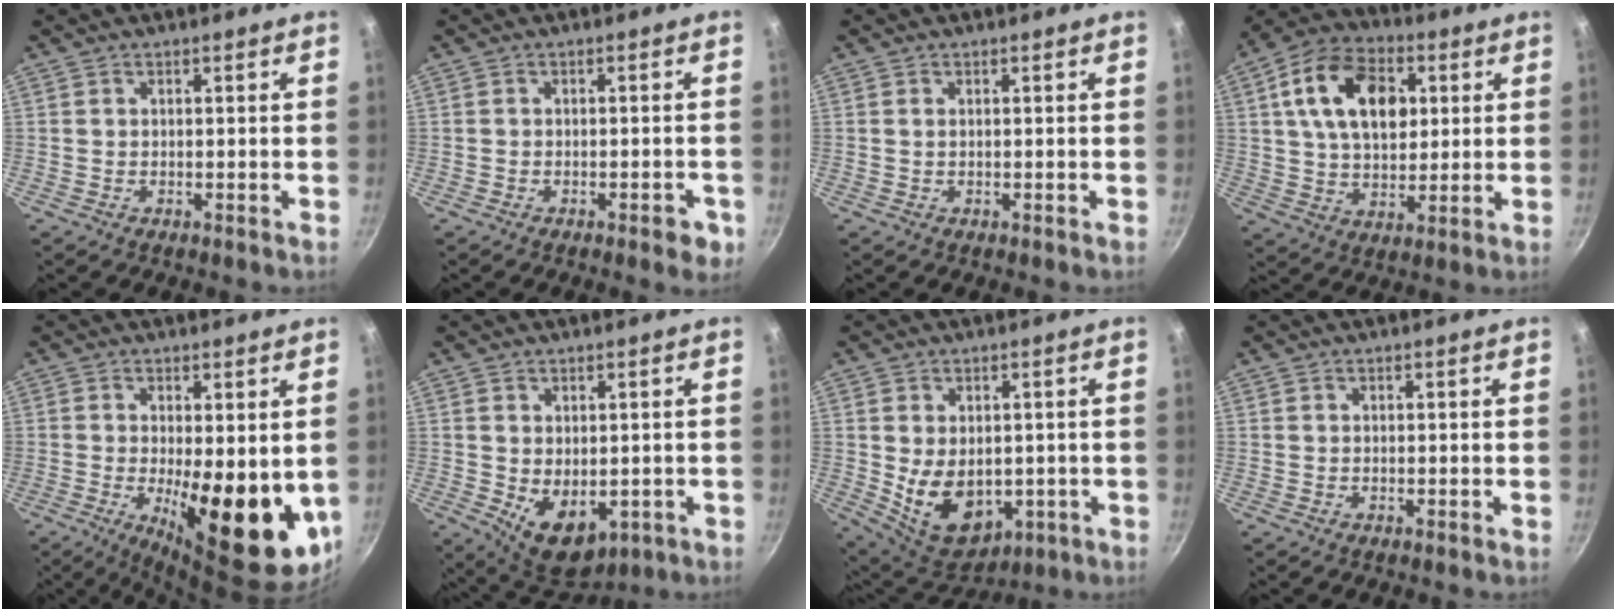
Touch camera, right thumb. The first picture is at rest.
{"total": 3.9, "force": [-1.8, 1.6, 3.1], "torque": [-0.028, 0.010, -0.020]}
{"total": 0.6, "force": [0.1, 0.3, 0.4], "torque": [-0.008, 0.001, 0.002]}
{"total": 17.4, "force": [4.5, 11.4, 12.3], "torque": [-0.179, 0.006, 0.067]}
{"total": 15.9, "force": [-1.6, 5.8, 14.7], "torque": [-0.184, -0.024, -0.010]}
{"total": 9.1, "force": [-1.3, 6.2, 6.6], "torque": [-0.077, -0.014, 0.003]}
{"total": 12.2, "force": [-0.9, 8.5, 8.7], "torque": [-0.116, -0.015, 0.017]}
{"total": 0.0}